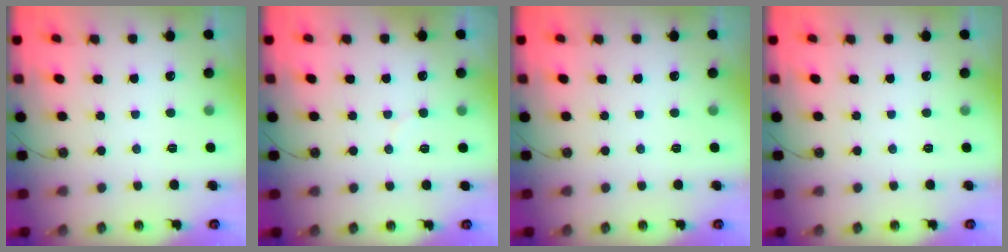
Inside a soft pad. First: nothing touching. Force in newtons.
{"total": 3.2, "press": 3.2, "slide": 0.5}
{"total": 0.0}
{"total": 0.0}